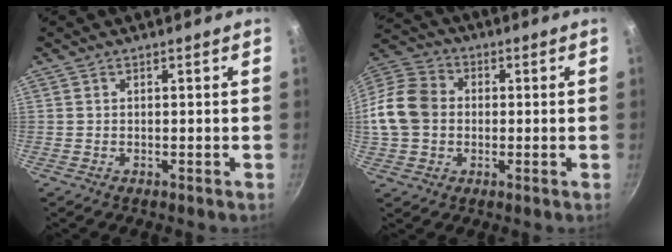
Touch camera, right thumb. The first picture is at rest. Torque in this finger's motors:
{"motor_torque": [-0.15, 0.57, 0.36, 0.33, 0.16]}